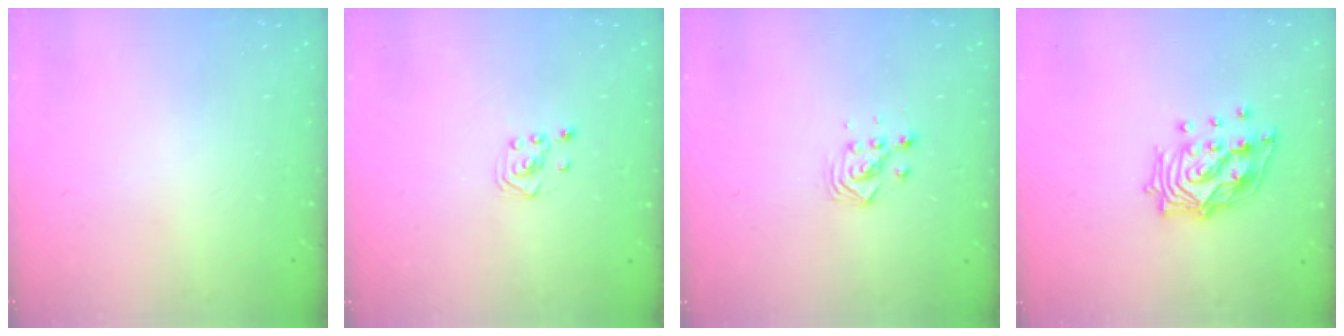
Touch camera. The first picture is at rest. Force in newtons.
{"total": 1.9, "press": 1.7, "slide": 0.8}
{"total": 3.5, "press": 3.5, "slide": 0.2}
{"total": 14.5, "press": 14.4, "slide": 1.6}